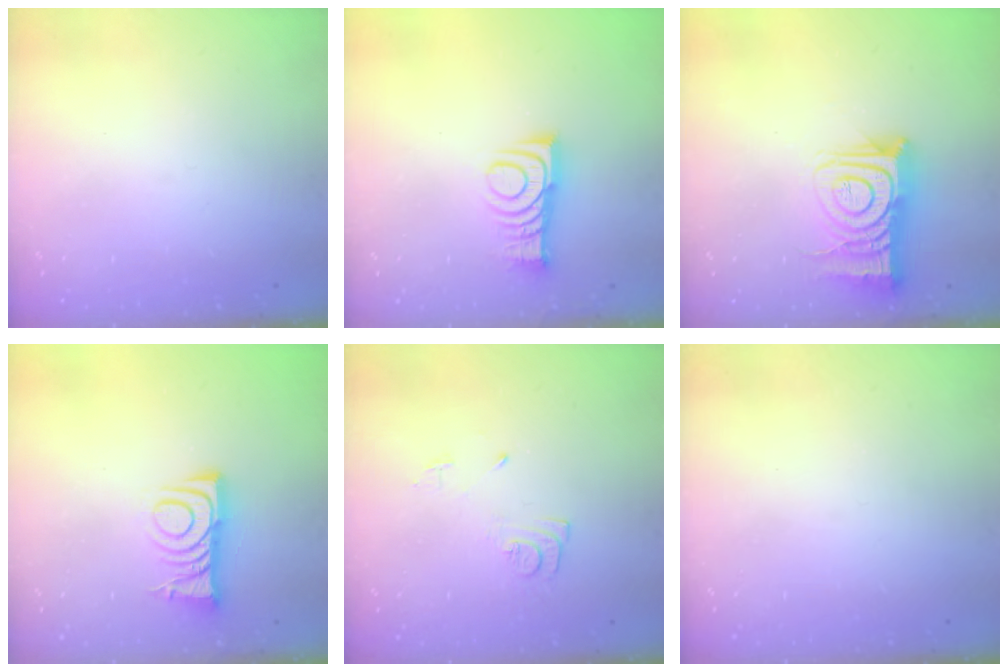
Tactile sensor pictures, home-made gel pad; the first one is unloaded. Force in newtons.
{"total": 9.3, "press": 9.3, "slide": 0.2}
{"total": 13.6, "press": 13.6, "slide": 1.0}
{"total": 7.6, "press": 7.6, "slide": 0.7}
{"total": 8.4, "press": 8.3, "slide": 0.8}
{"total": 0.0}